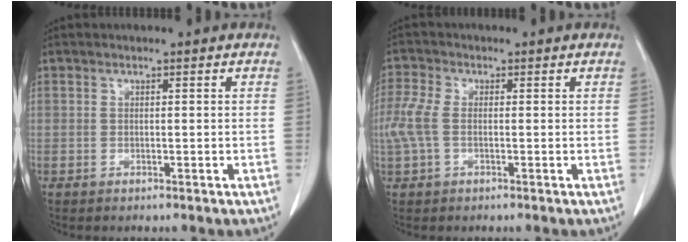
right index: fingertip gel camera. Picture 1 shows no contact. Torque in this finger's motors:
{"motor_torque": [0.76, 0.10, 0.35, 0.11]}